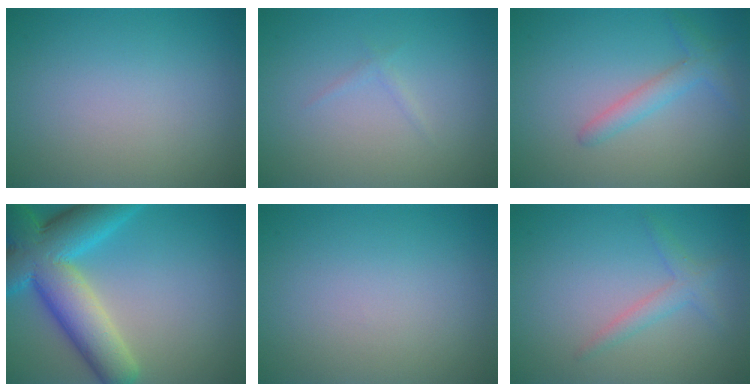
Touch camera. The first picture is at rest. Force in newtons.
{"total": 0.6, "press": 0.6, "slide": 0.0}
{"total": 2.2, "press": 2.2, "slide": 0.1}
{"total": 10.8, "press": 10.8, "slide": 0.5}
{"total": 0.0}
{"total": 1.8, "press": 1.8, "slide": 0.1}